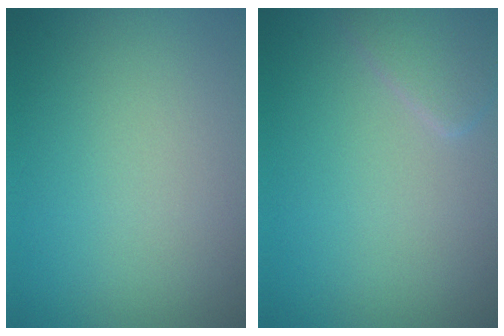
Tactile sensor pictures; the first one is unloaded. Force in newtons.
{"total": 1.9, "press": 1.9, "slide": 0.1}